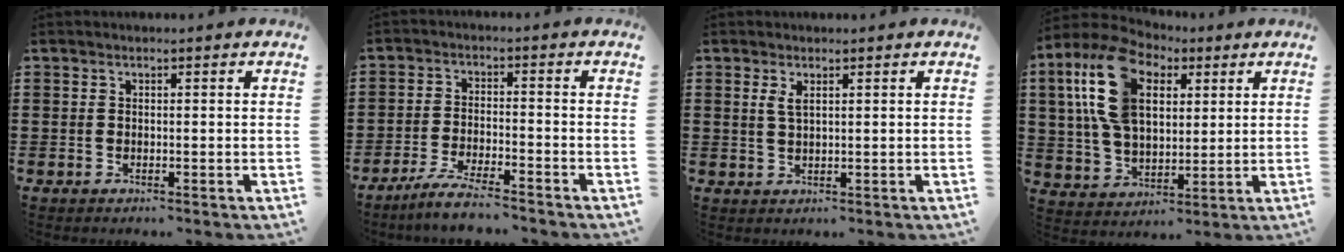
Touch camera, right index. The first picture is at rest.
{"total": 4.8, "force": [-4.4, -0.1, 1.7], "torque": [-0.043, -0.008, -0.088]}
{"total": 1.8, "force": [0.8, 0.7, 1.5], "torque": [-0.033, 0.003, 0.014]}
{"total": 14.0, "force": [5.3, 8.2, 10.0], "torque": [-0.251, 0.015, 0.091]}